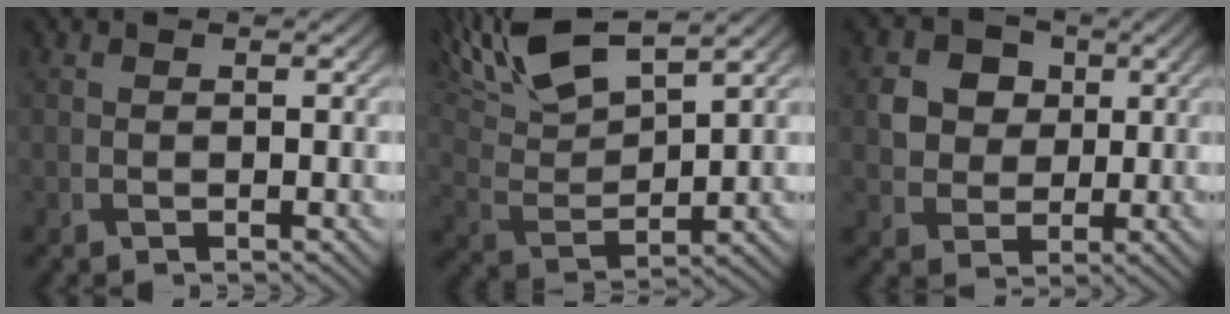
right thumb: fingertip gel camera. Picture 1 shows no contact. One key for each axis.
{"total": 12.6, "fx": 8.6, "fy": 3.7, "fz": 8.4, "tx": -0.203, "ty": 0.019, "tz": 0.168}
{"total": 5.4, "fx": 0.9, "fy": 4.9, "fz": 2.2, "tx": -0.066, "ty": -0.002, "tz": 0.005}